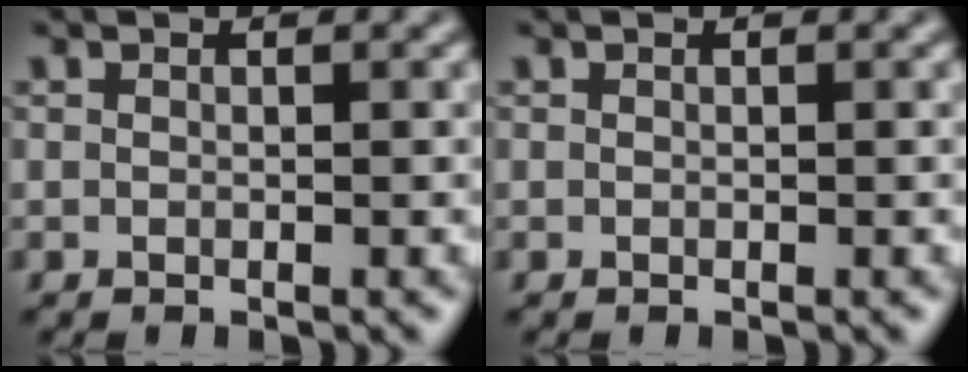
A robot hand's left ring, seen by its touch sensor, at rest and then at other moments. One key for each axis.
{"total": 0.0}